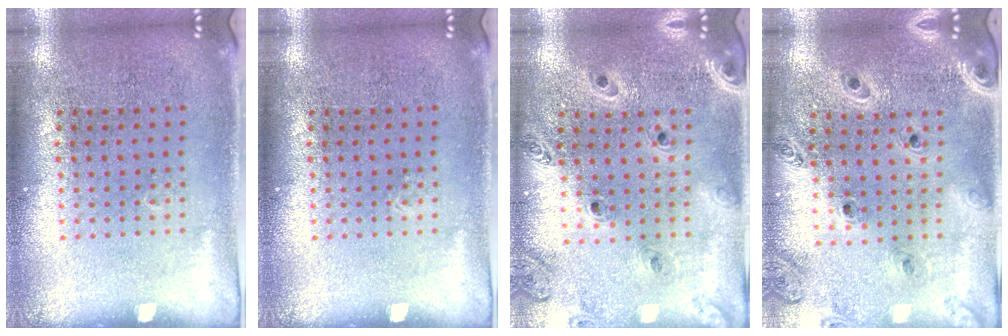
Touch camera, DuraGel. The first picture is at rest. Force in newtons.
{"total": 0.0}
{"total": 1.3, "press": 1.3, "slide": 0.1}
{"total": 1.3, "press": 1.3, "slide": 0.2}